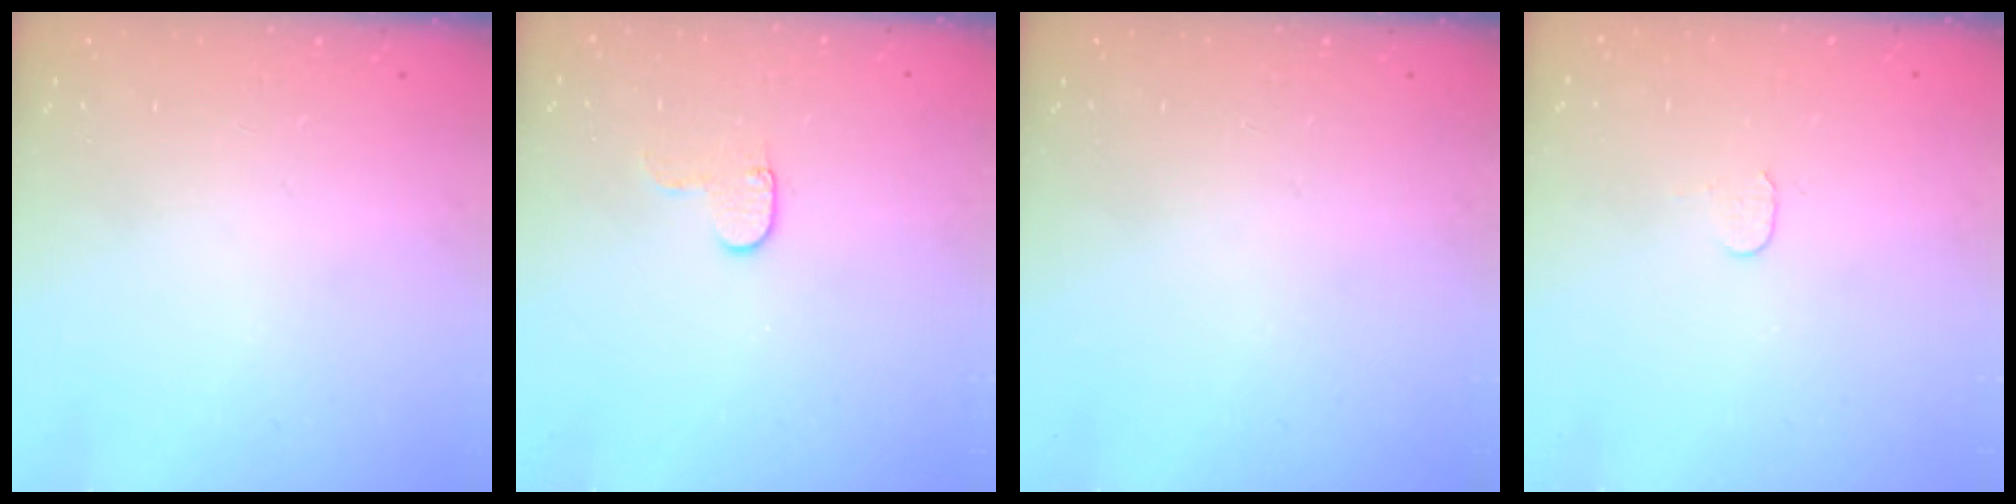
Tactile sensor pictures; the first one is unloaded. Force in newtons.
{"total": 5.5, "press": 5.5, "slide": 0.5}
{"total": 0.0}
{"total": 3.7, "press": 3.7, "slide": 0.3}